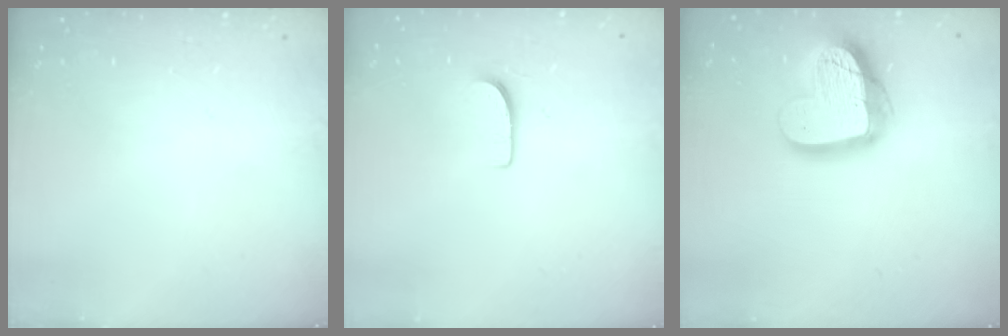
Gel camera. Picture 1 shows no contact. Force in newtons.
{"total": 5.1, "press": 5.1, "slide": 0.5}
{"total": 18.8, "press": 18.7, "slide": 1.9}